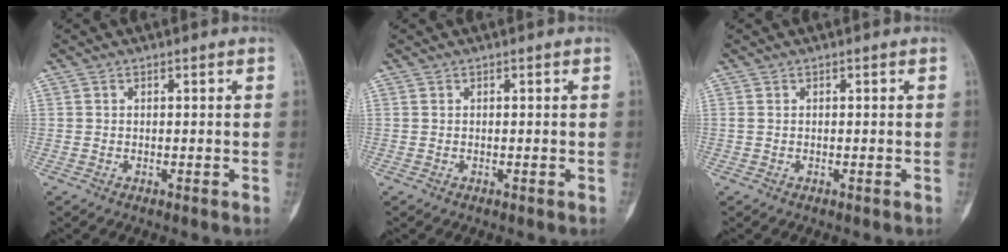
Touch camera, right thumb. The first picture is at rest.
{"total": 0.0}
{"total": 0.0}